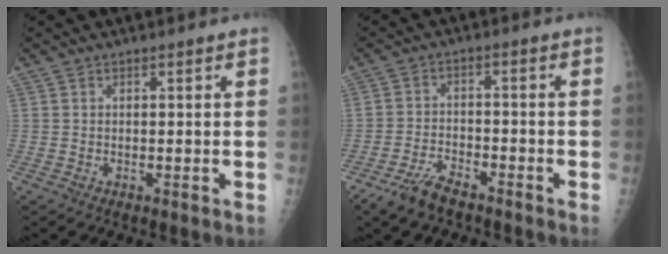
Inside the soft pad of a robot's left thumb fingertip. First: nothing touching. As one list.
[{"total": 6.1, "force": [-4.8, 2.2, 3.1], "torque": [-0.064, 0.015, -0.091]}]